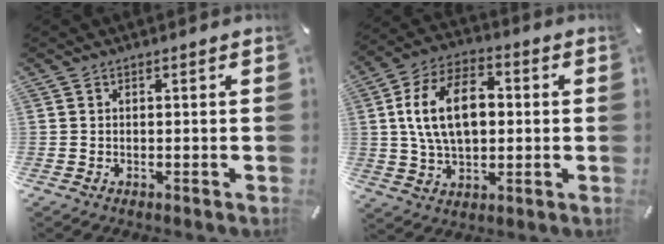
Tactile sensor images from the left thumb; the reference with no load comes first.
{"total": 15.3, "force": [1.7, 9.8, 11.6], "torque": [-0.239, 0.009, 0.026]}